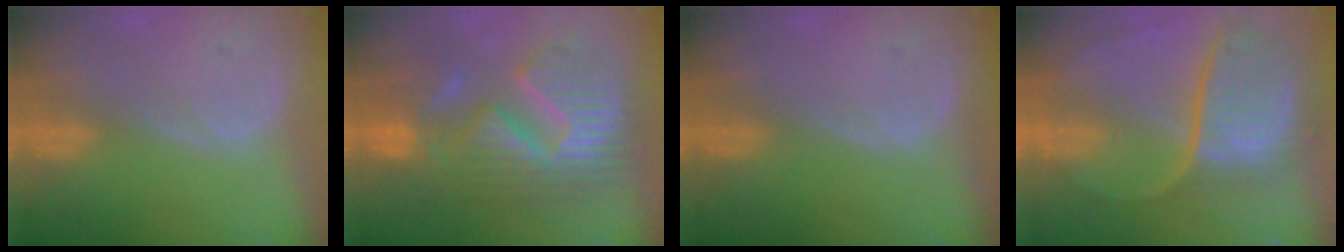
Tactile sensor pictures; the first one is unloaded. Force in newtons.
{"total": 13.1, "press": 13.0, "slide": 1.2}
{"total": 0.0}
{"total": 11.0, "press": 9.2, "slide": 6.1}